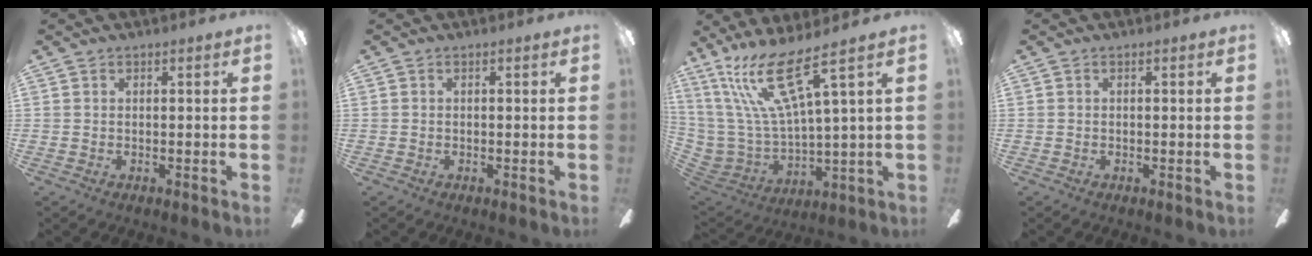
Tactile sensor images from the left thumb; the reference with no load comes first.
{"total": 0.0}
{"total": 19.1, "force": [11.7, 5.3, 14.2], "torque": [-0.319, -0.058, 0.198]}
{"total": 0.0}